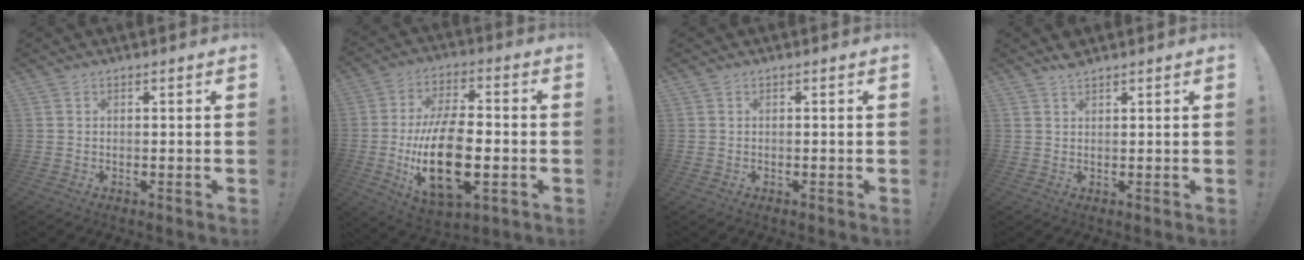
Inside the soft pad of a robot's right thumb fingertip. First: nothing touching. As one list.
[{"total": 21.2, "force": [-3.8, 10.4, 18.0], "torque": [-0.333, -0.002, -0.057]}, {"total": 0.0}, {"total": 2.4, "force": [2.2, 0.6, 0.6], "torque": [0.002, -0.012, 0.037]}]